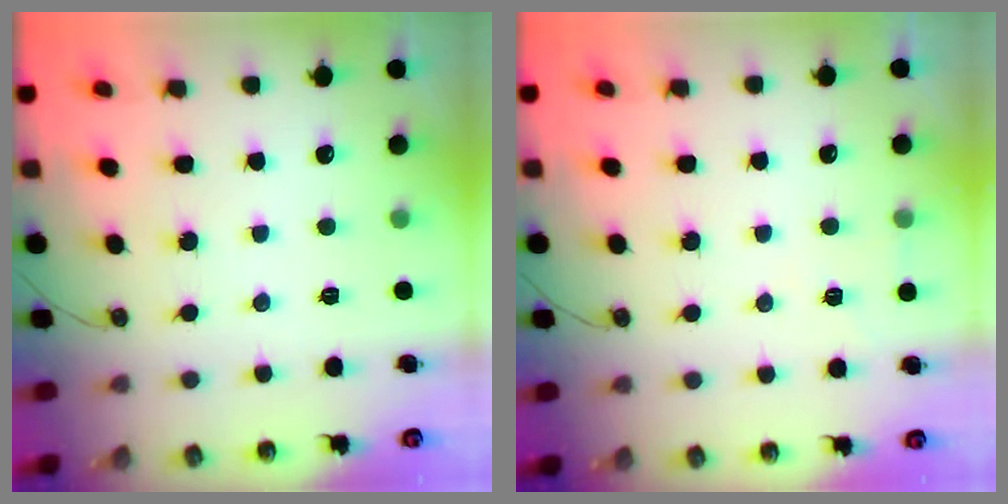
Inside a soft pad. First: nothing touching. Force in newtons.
{"total": 5.4, "press": 3.3, "slide": 4.3}